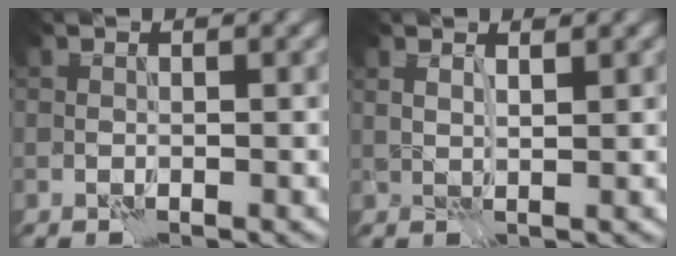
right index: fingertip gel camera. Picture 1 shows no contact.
{"total": 1.7, "force": [1.6, -0.7, -0.2], "torque": [-0.001, -0.003, 0.031]}